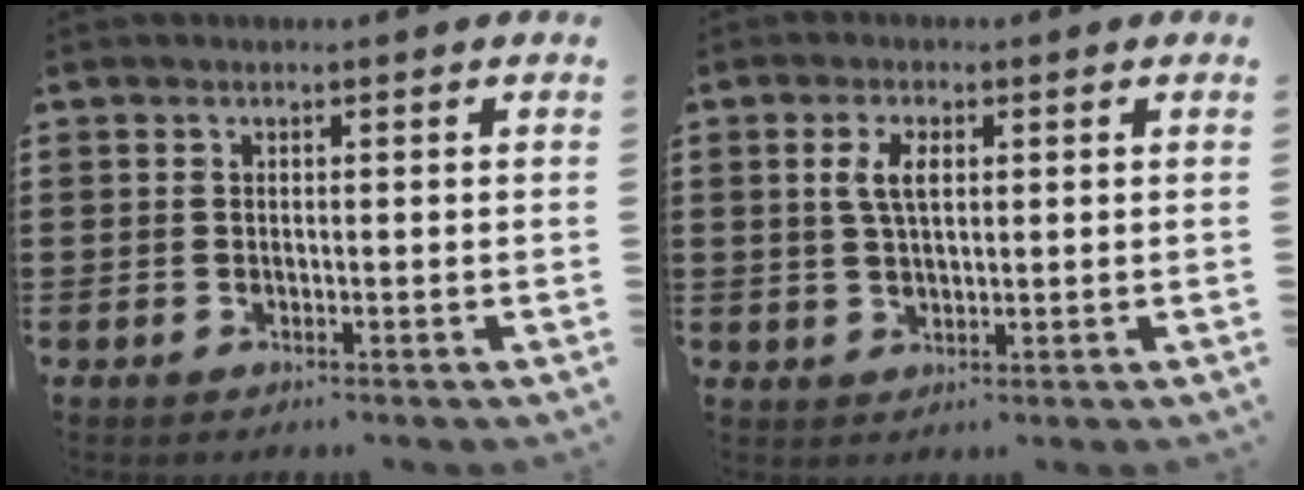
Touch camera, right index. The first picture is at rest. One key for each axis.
{"total": 4.1, "fx": 1.1, "fy": 1.9, "fz": 3.6, "tx": -0.075, "ty": 0.010, "tz": 0.016}